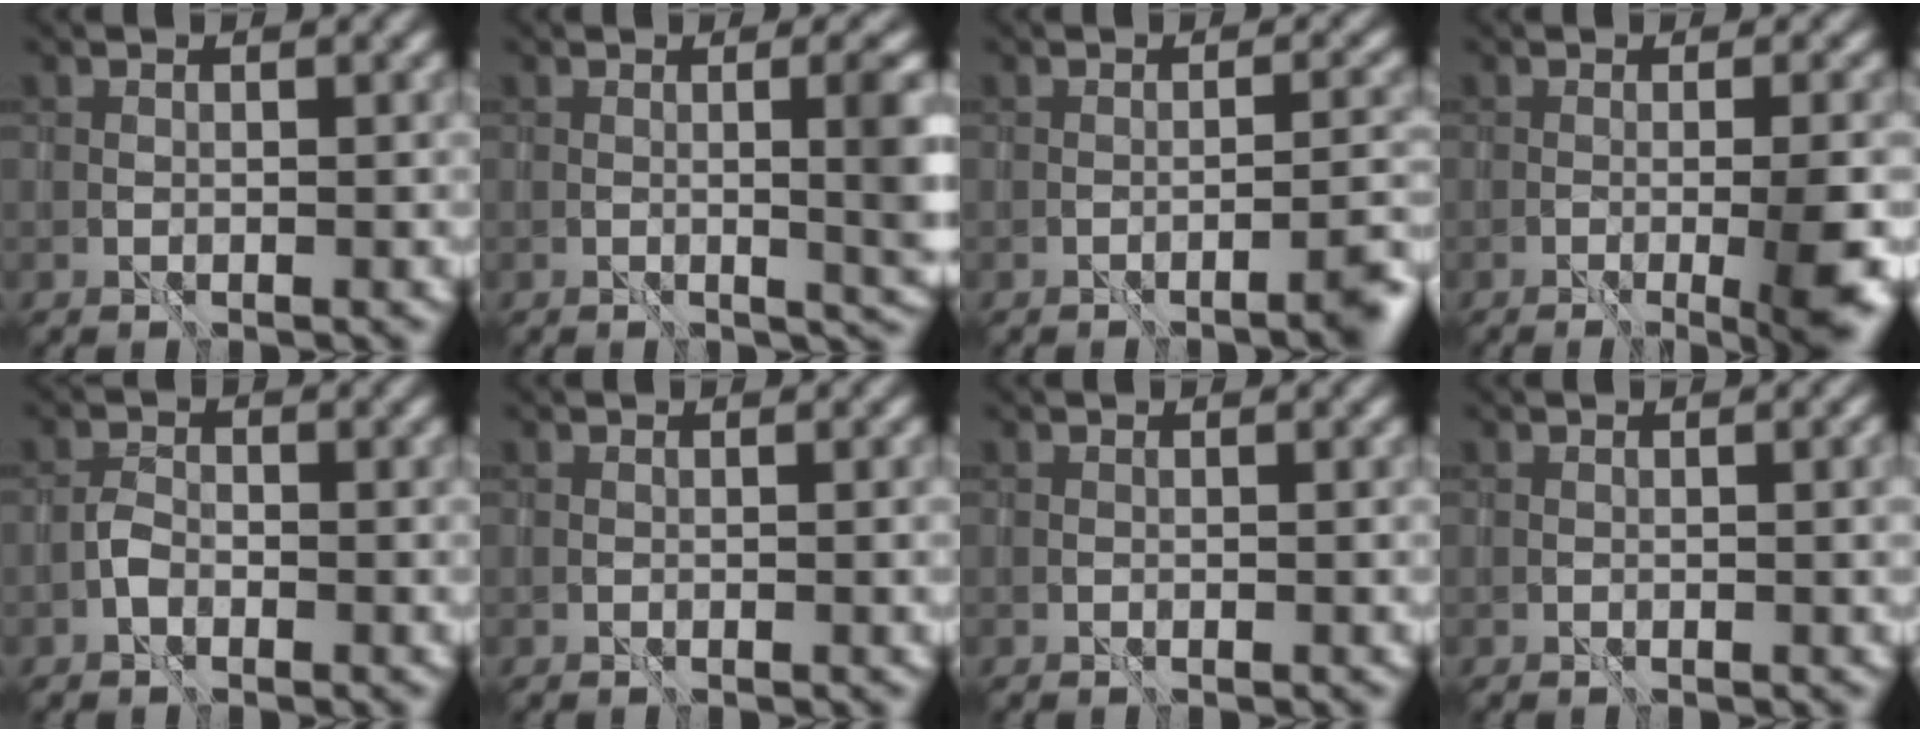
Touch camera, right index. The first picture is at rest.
{"total": 4.8, "force": [0.2, 1.4, 4.6], "torque": [-0.050, -0.003, 0.007]}
{"total": 2.5, "force": [-1.6, 0.2, 1.9], "torque": [-0.021, 0.007, -0.026]}
{"total": 5.4, "force": [-1.2, 1.1, 5.2], "torque": [-0.064, -0.010, -0.013]}
{"total": 0.8, "force": [-0.5, 0.6, 0.3], "torque": [-0.005, 0.005, -0.014]}
{"total": 0.5, "force": [0.0, 0.2, 0.5], "torque": [-0.009, -0.003, 0.001]}
{"total": 0.0}
{"total": 1.5, "force": [0.3, 0.5, 1.4], "torque": [-0.020, -0.004, 0.010]}